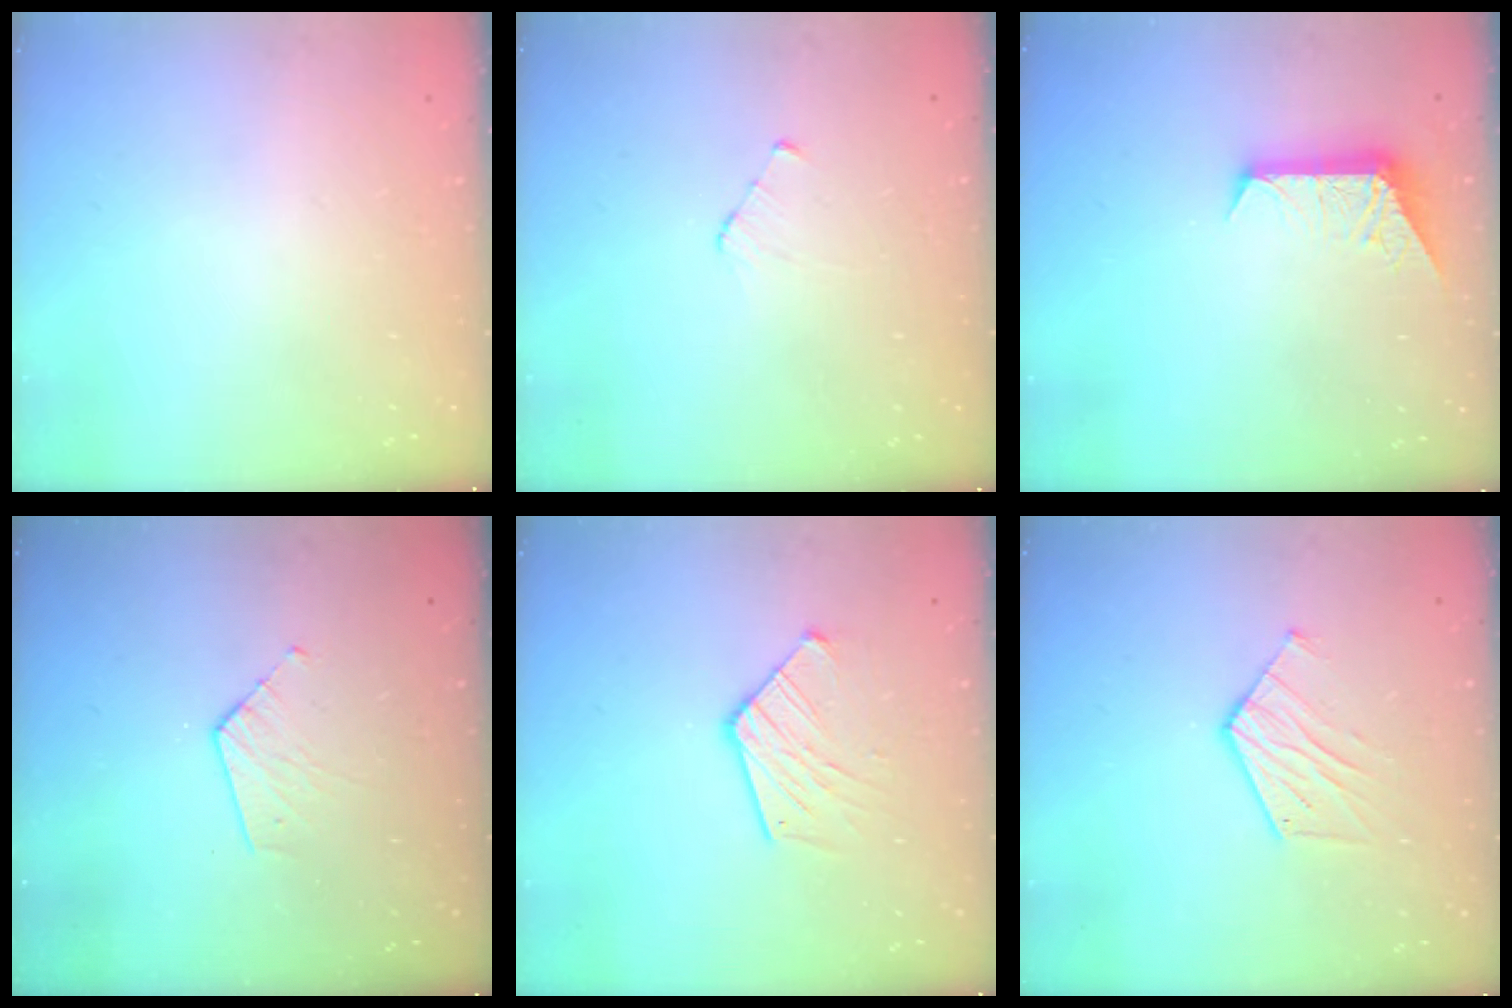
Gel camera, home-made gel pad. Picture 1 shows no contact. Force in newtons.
{"total": 3.8, "press": 3.8, "slide": 0.3}
{"total": 8.1, "press": 8.1, "slide": 0.7}
{"total": 4.2, "press": 4.2, "slide": 0.3}
{"total": 11.1, "press": 11.0, "slide": 0.9}
{"total": 9.7, "press": 9.7, "slide": 0.8}